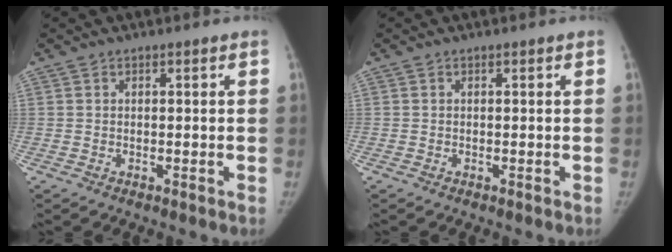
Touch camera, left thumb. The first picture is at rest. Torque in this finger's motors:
{"motor_torque": [0.00, 0.00, 0.05, -0.05, 0.00]}